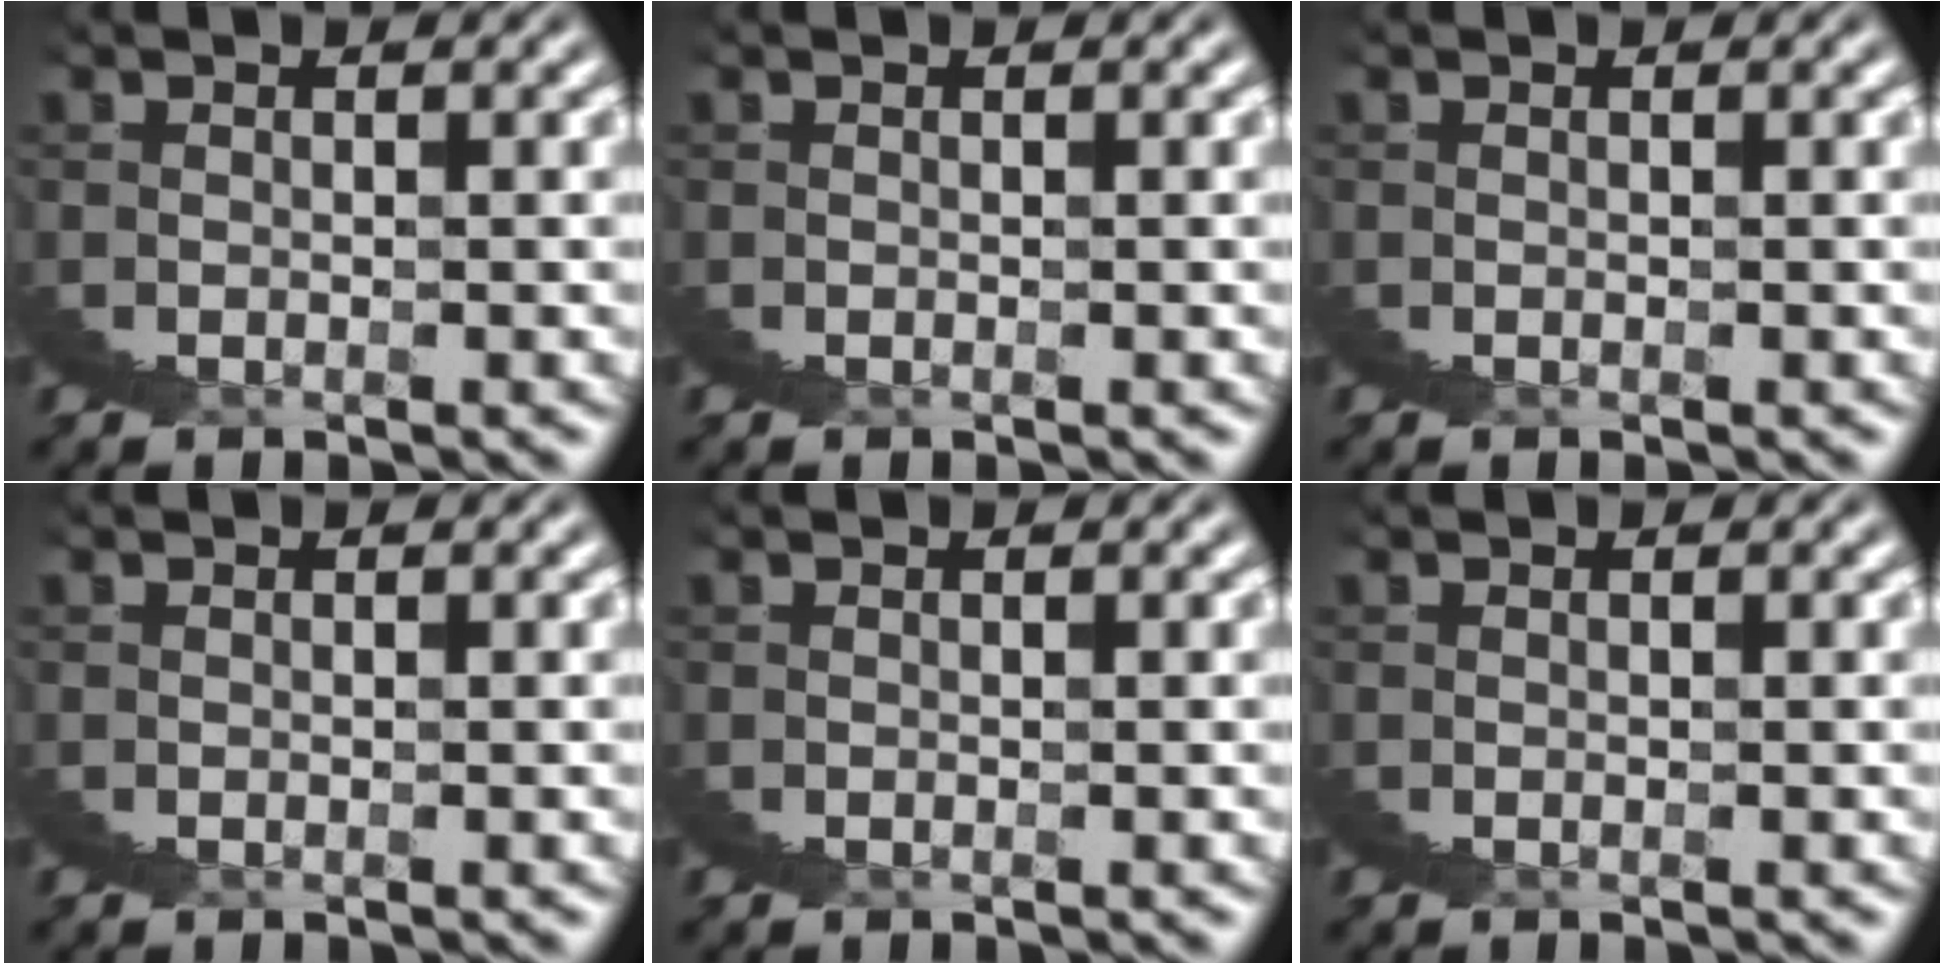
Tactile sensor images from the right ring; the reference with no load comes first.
{"total": 0.0}
{"total": 0.0}
{"total": 0.0}
{"total": 0.0}
{"total": 0.0}